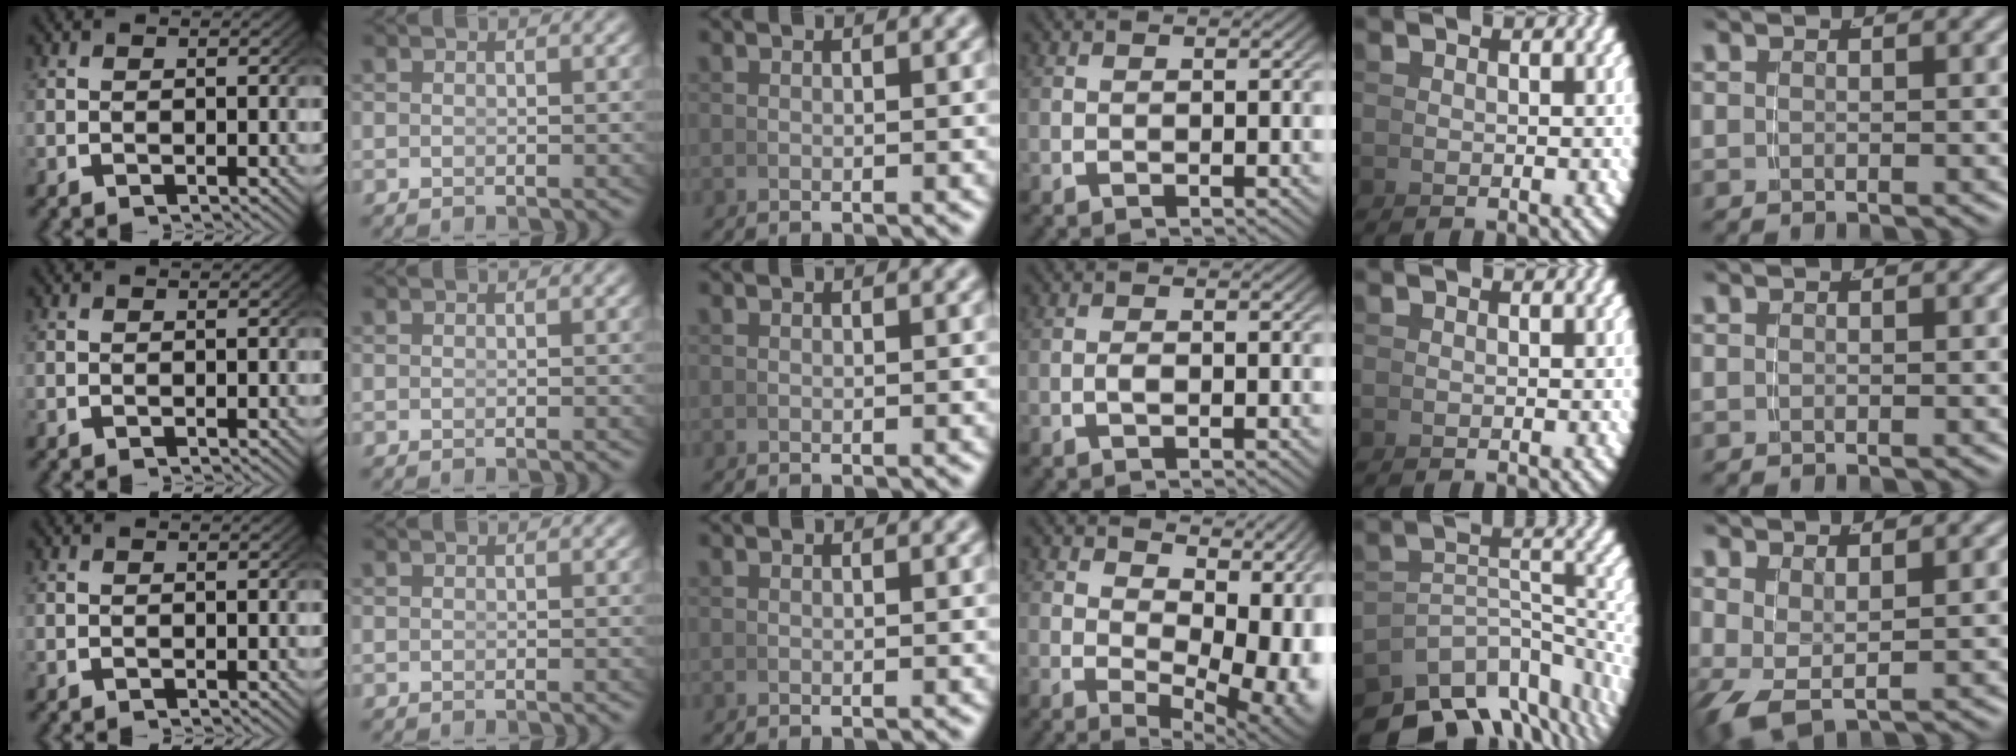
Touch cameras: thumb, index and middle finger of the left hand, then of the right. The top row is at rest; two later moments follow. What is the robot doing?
{"motion": "grasp_and_lifting", "object": "whiteboard"}